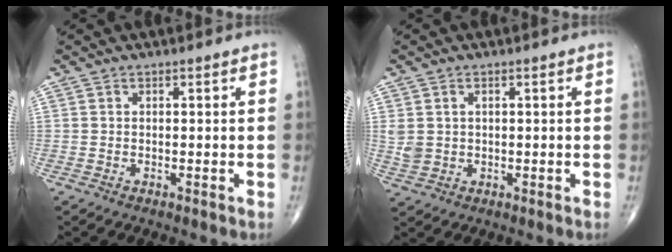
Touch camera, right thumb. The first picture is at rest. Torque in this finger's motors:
{"motor_torque": [-0.15, 0.06, 0.15, 0.40, 0.07]}